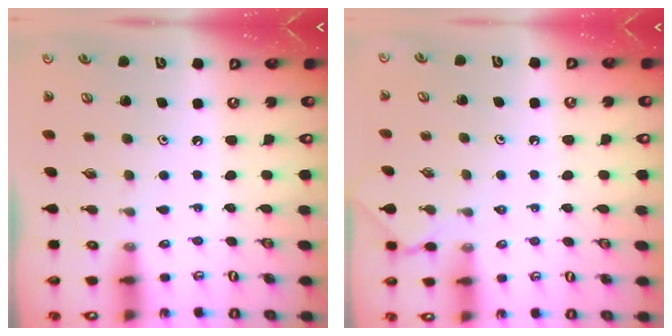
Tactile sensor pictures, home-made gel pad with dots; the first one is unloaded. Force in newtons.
{"total": 1.9, "press": 1.9, "slide": 0.4}